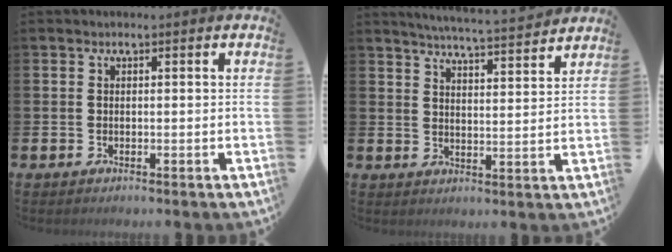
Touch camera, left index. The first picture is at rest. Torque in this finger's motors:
{"motor_torque": [0.62, -0.78, 0.06, 0.03]}